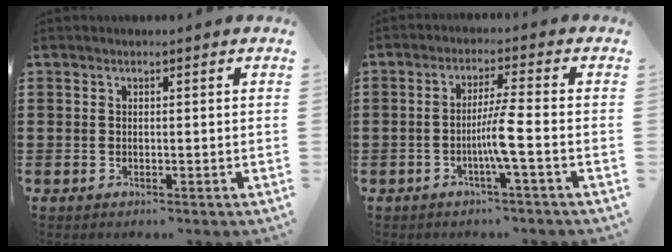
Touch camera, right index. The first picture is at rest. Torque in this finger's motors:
{"motor_torque": [1.13, 1.01, 0.37, 0.11]}